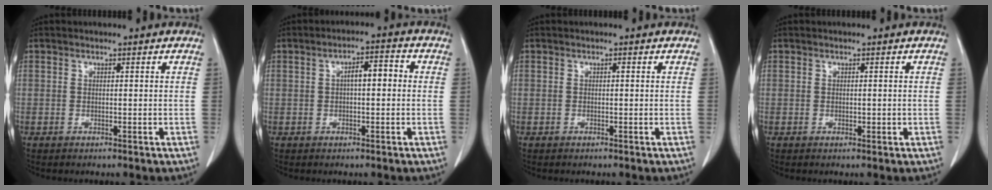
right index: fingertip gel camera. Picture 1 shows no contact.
{"total": 5.4, "force": [0.1, 1.0, 5.3], "torque": [-0.087, 0.021, 0.000]}
{"total": 0.0}
{"total": 0.7, "force": [-0.1, 0.4, 0.6], "torque": [-0.008, -0.001, 0.000]}